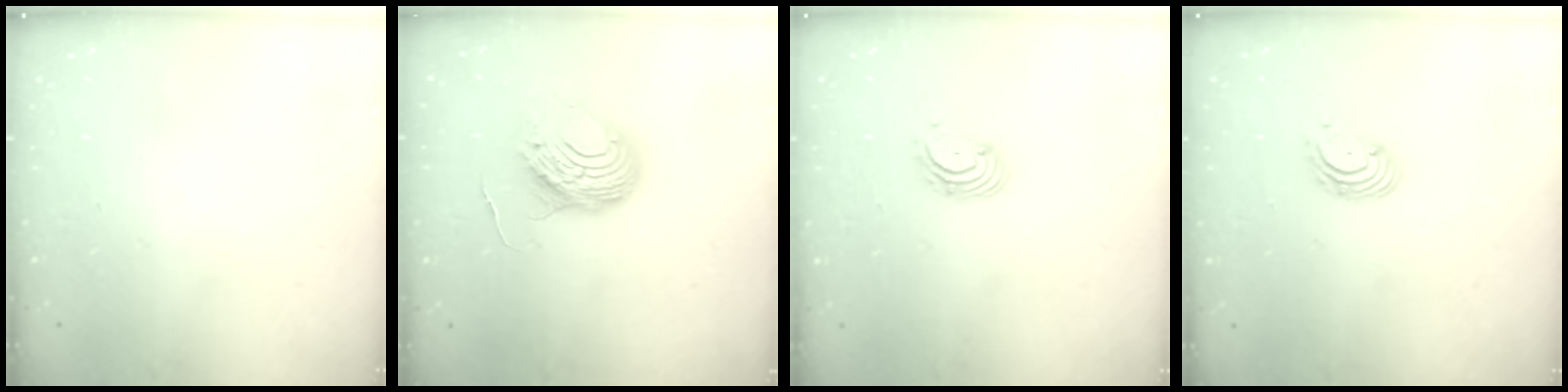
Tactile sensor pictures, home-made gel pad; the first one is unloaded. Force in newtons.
{"total": 11.1, "press": 11.1, "slide": 0.9}
{"total": 2.9, "press": 2.9, "slide": 0.3}
{"total": 2.7, "press": 2.7, "slide": 0.1}